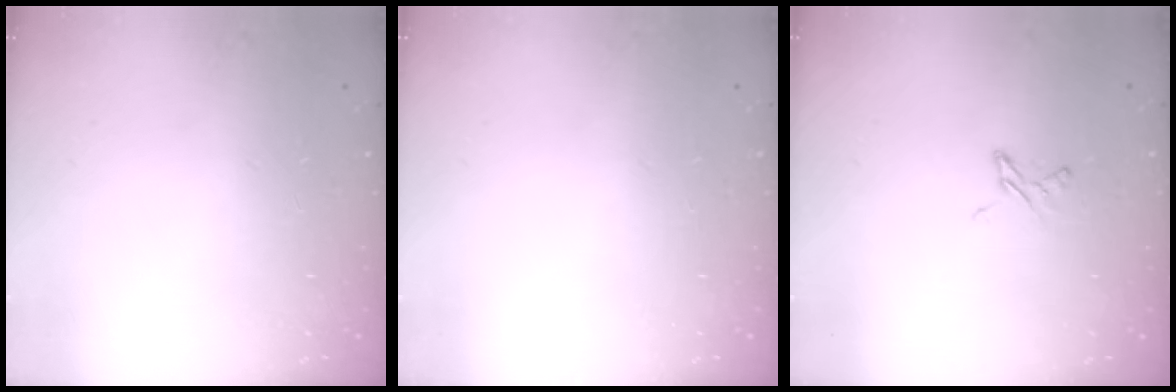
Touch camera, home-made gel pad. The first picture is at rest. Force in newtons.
{"total": 0.0}
{"total": 3.9, "press": 3.8, "slide": 0.5}